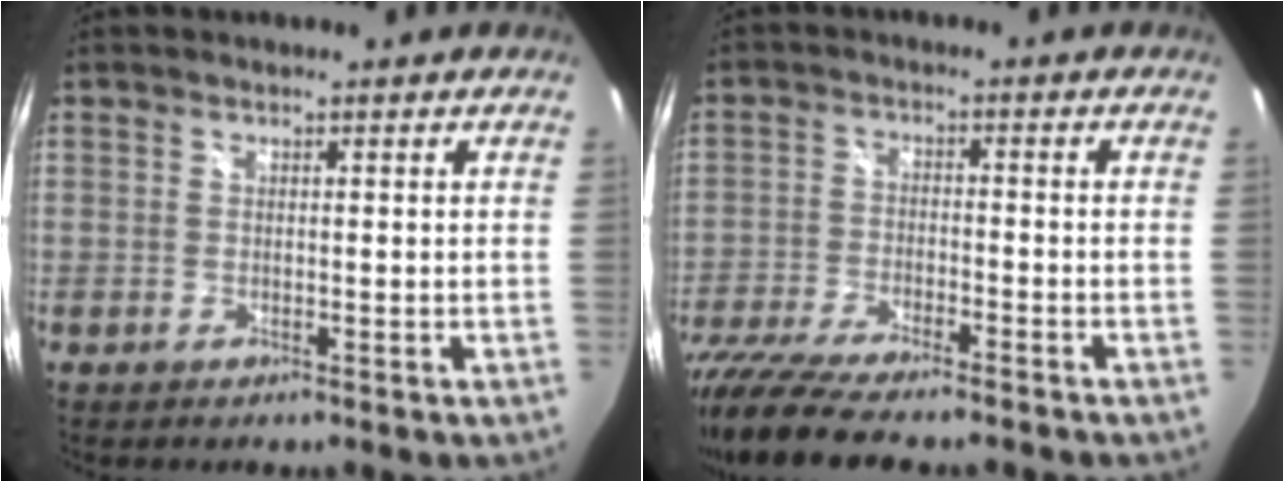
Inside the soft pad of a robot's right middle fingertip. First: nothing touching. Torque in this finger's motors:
{"motor_torque": [1.09, -1.05, 0.28, 0.13]}